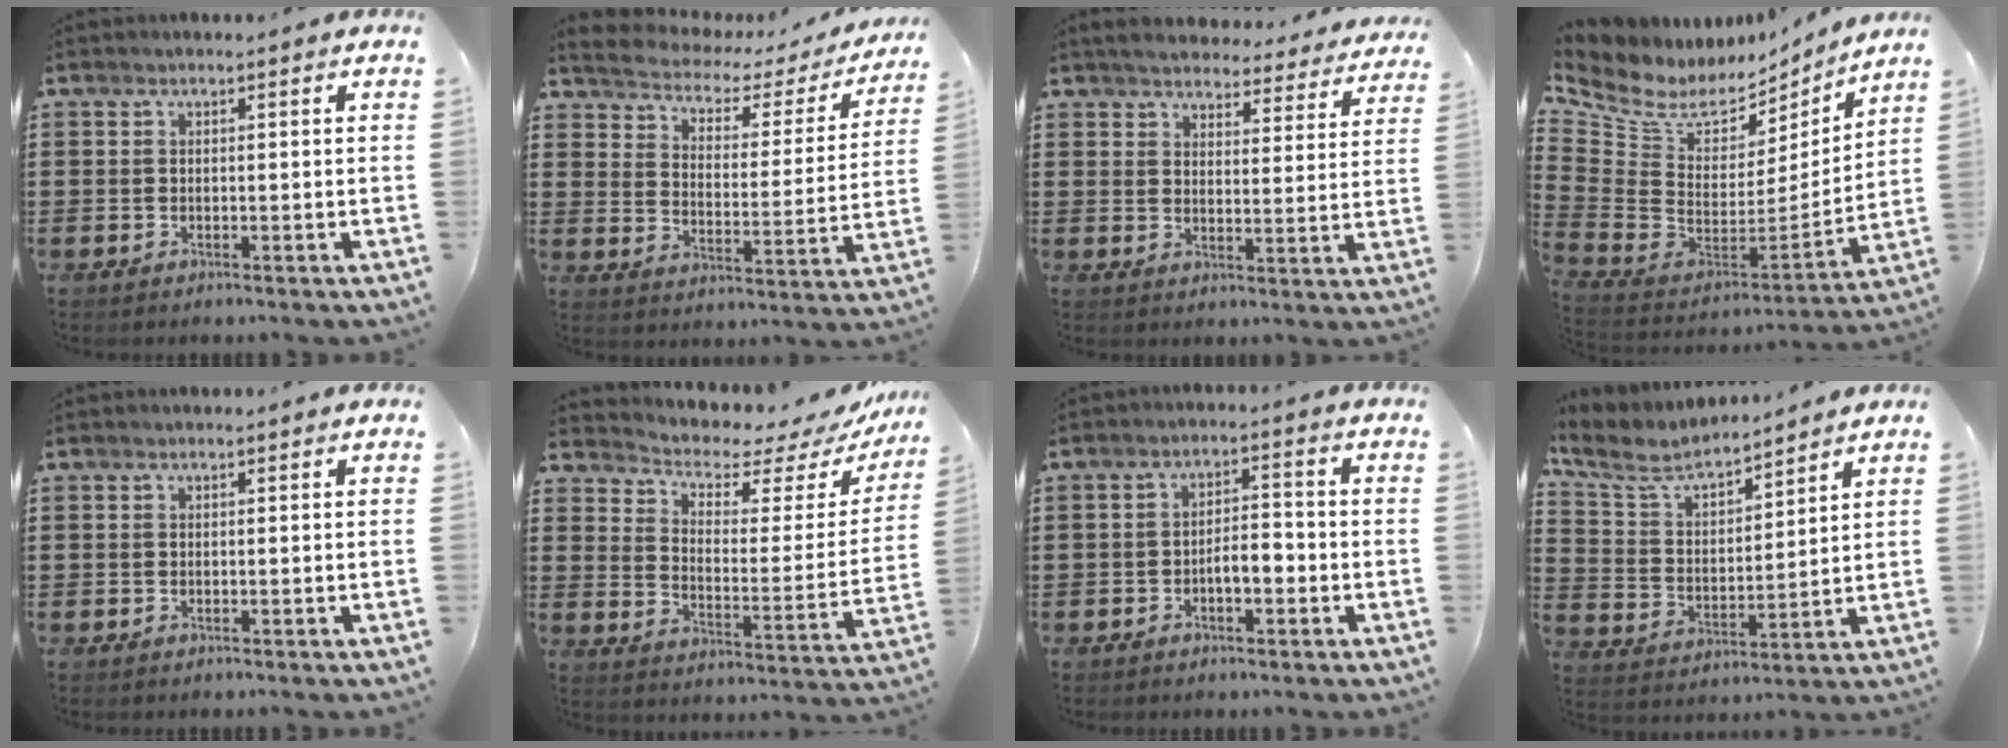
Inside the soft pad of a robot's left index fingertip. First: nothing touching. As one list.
[{"total": 2.8, "force": [2.3, 1.3, 0.8], "torque": [-0.035, -0.018, 0.029]}, {"total": 4.3, "force": [4.2, 0.3, 0.5], "torque": [-0.032, -0.027, 0.071]}, {"total": 6.3, "force": [4.5, 3.9, 2.0], "torque": [-0.077, -0.043, 0.078]}, {"total": 0.0}, {"total": 3.4, "force": [2.9, 1.3, 1.2], "torque": [-0.045, -0.027, 0.042]}, {"total": 3.9, "force": [-1.7, 1.6, 3.1], "torque": [-0.056, 0.009, -0.033]}, {"total": 6.2, "force": [5.5, 1.5, 2.4], "torque": [-0.076, -0.033, 0.090]}]